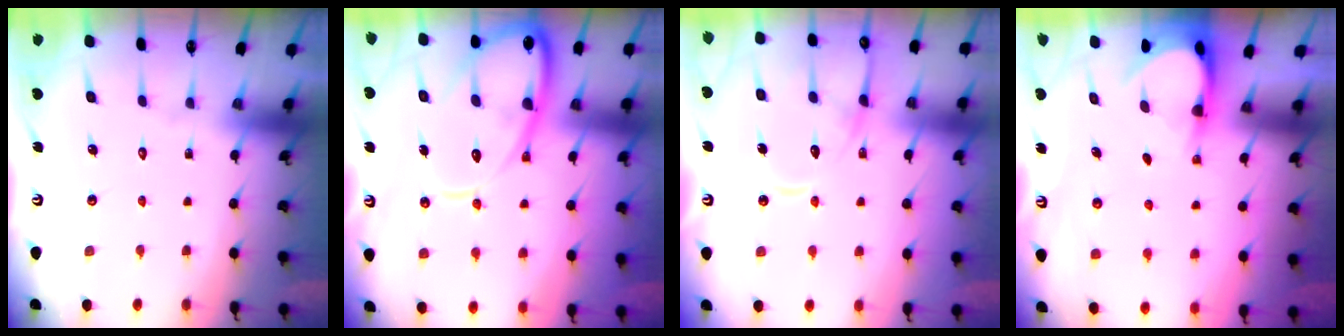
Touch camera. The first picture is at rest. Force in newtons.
{"total": 17.0, "press": 16.9, "slide": 1.8}
{"total": 12.1, "press": 12.0, "slide": 1.3}
{"total": 3.8, "press": 3.7, "slide": 0.3}